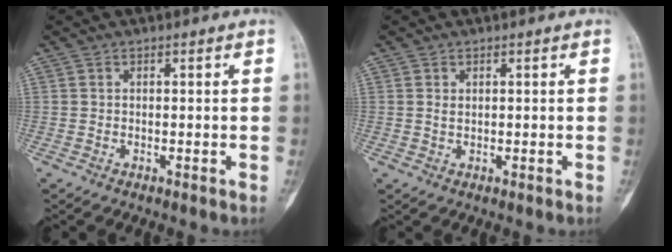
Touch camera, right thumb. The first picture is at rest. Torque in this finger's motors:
{"motor_torque": [-0.29, -0.36, 0.24, -0.12, -0.11]}